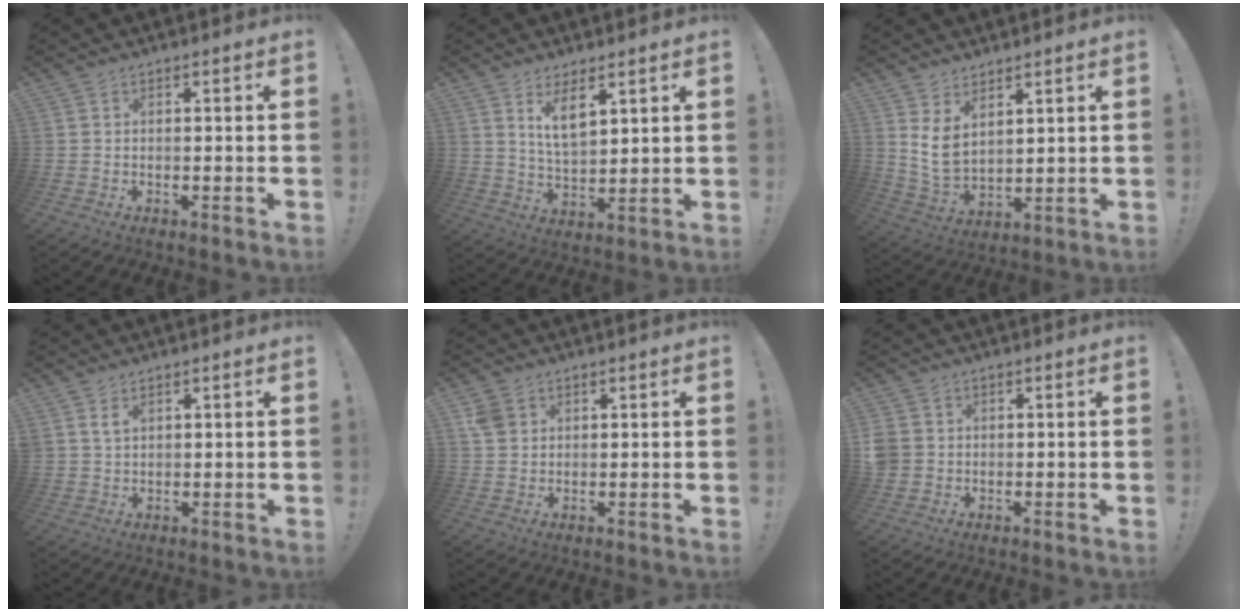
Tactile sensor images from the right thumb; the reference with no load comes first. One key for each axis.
{"total": 8.1, "fx": 4.8, "fy": 3.4, "fz": 5.6, "tx": -0.098, "ty": -0.021, "tz": 0.086}
{"total": 7.6, "fx": 4.2, "fy": 4.4, "fz": 4.5, "tx": -0.090, "ty": -0.028, "tz": 0.080}
{"total": 2.9, "fx": 1.8, "fy": 1.6, "fz": 1.6, "tx": -0.021, "ty": -0.009, "tz": 0.032}
{"total": 4.5, "fx": 2.0, "fy": 3.7, "fz": 1.7, "tx": -0.027, "ty": 0.004, "tz": 0.041}
{"total": 4.2, "fx": 0.4, "fy": 3.8, "fz": 1.6, "tx": -0.035, "ty": 0.004, "tz": 0.012}